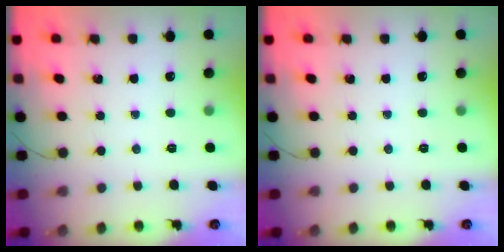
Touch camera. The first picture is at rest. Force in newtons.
{"total": 0.0}